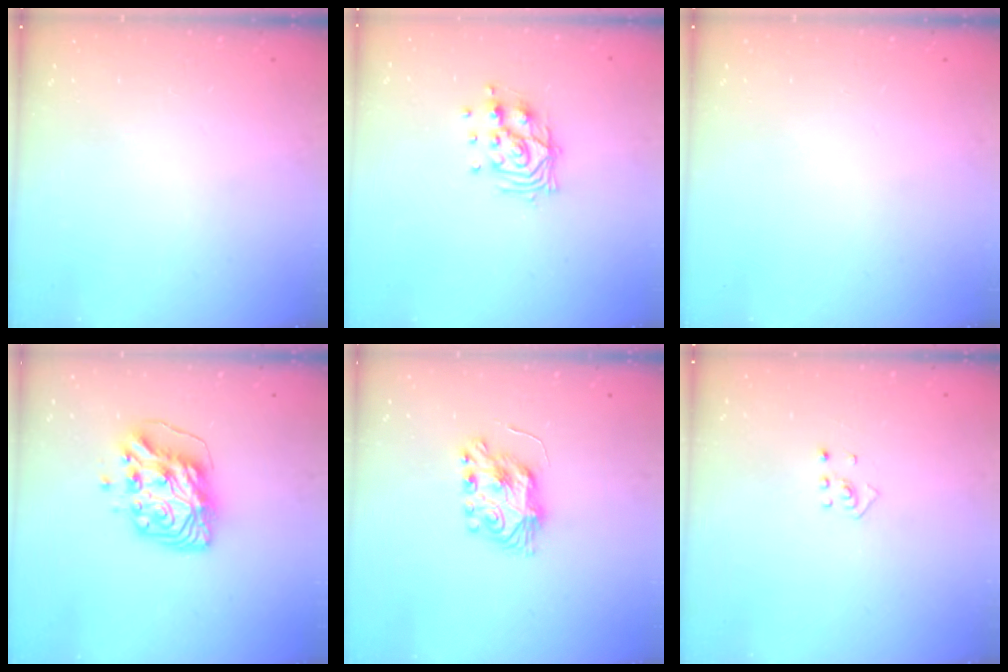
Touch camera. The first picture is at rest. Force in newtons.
{"total": 11.0, "press": 11.0, "slide": 1.3}
{"total": 0.0}
{"total": 10.0, "press": 9.9, "slide": 1.4}
{"total": 7.9, "press": 7.9, "slide": 0.5}
{"total": 2.0, "press": 1.9, "slide": 0.8}